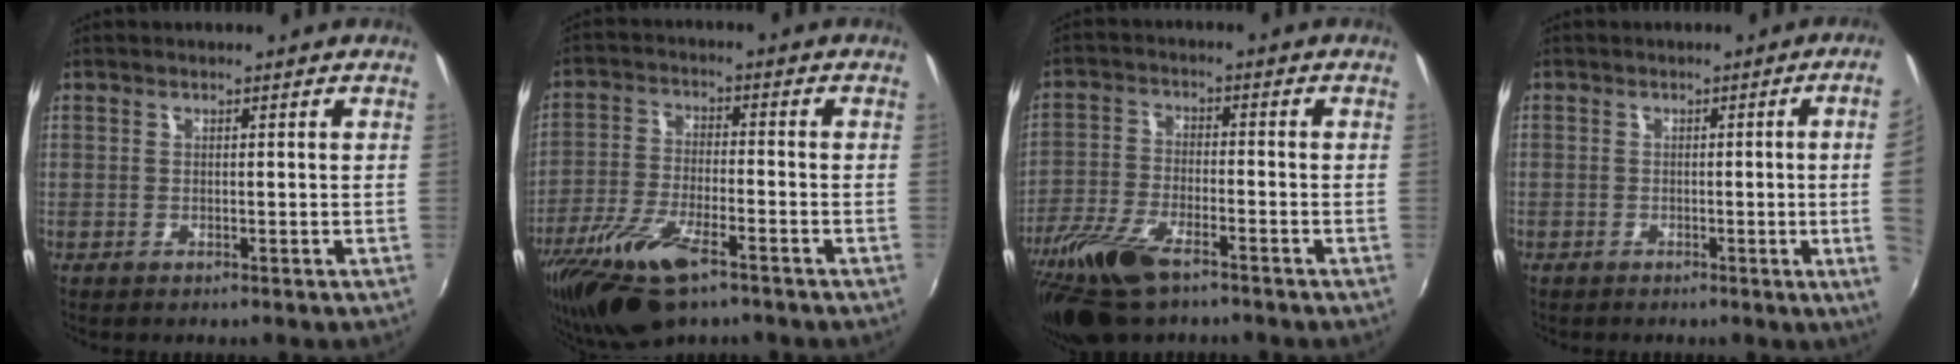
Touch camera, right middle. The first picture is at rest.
{"total": 14.1, "force": [-8.9, 4.8, 9.8], "torque": [-0.212, -0.037, -0.173]}
{"total": 13.4, "force": [-9.4, 4.6, 8.3], "torque": [-0.194, -0.033, -0.187]}
{"total": 7.0, "force": [-0.2, -1.6, 6.8], "torque": [-0.082, -0.010, 0.000]}